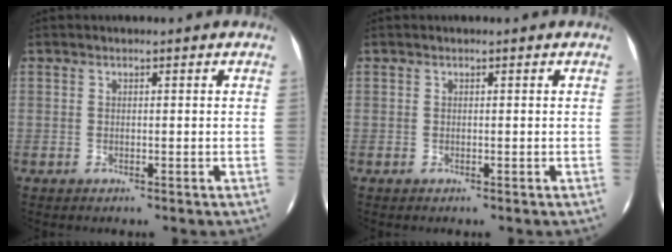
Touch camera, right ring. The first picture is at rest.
{"total": 0.0}